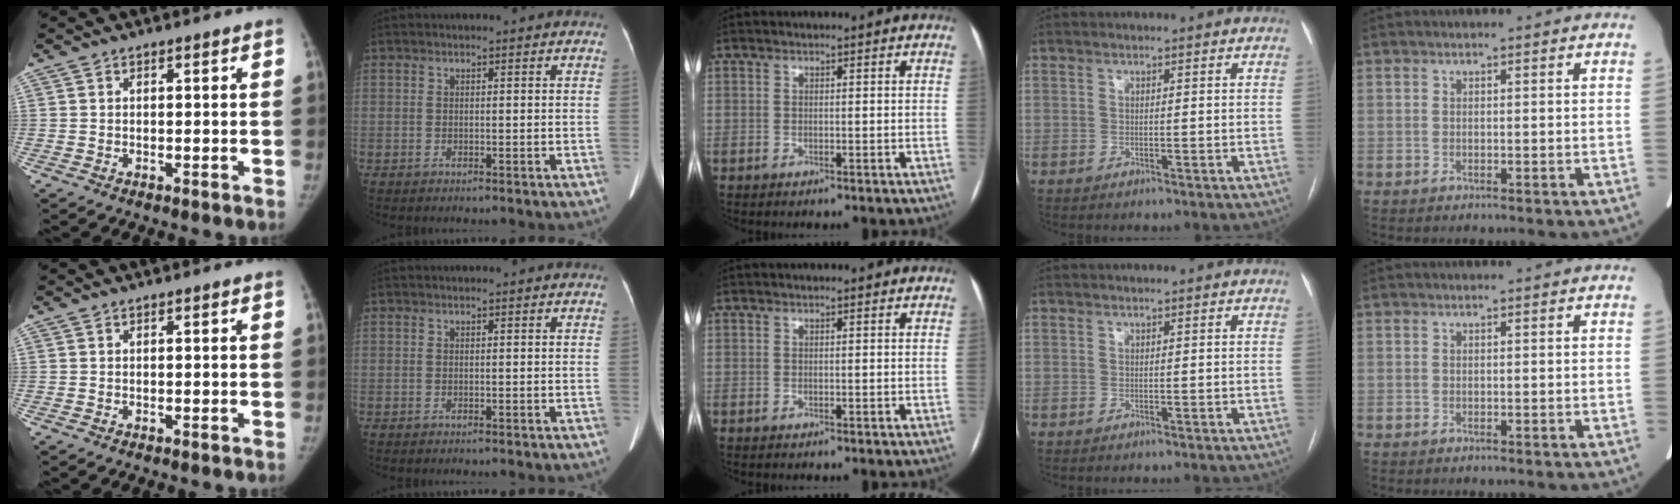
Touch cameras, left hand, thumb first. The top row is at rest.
{}